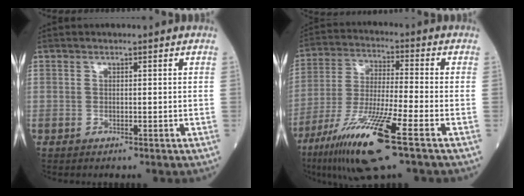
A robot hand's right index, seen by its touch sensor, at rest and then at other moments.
{"total": 15.2, "force": [-8.1, 0.6, 12.9], "torque": [-0.263, -0.037, -0.148]}